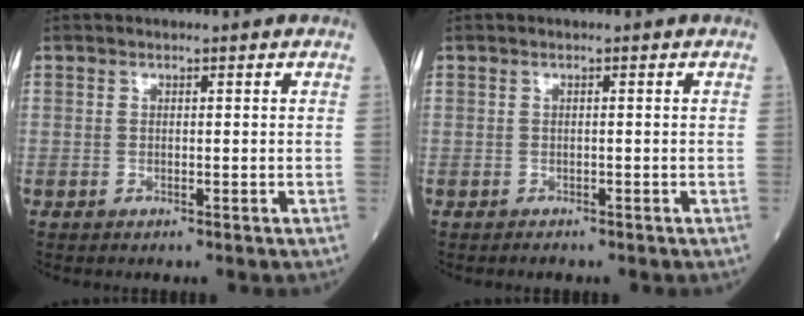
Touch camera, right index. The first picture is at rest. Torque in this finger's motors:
{"motor_torque": [-0.03, 0.00, -0.09, -0.07]}